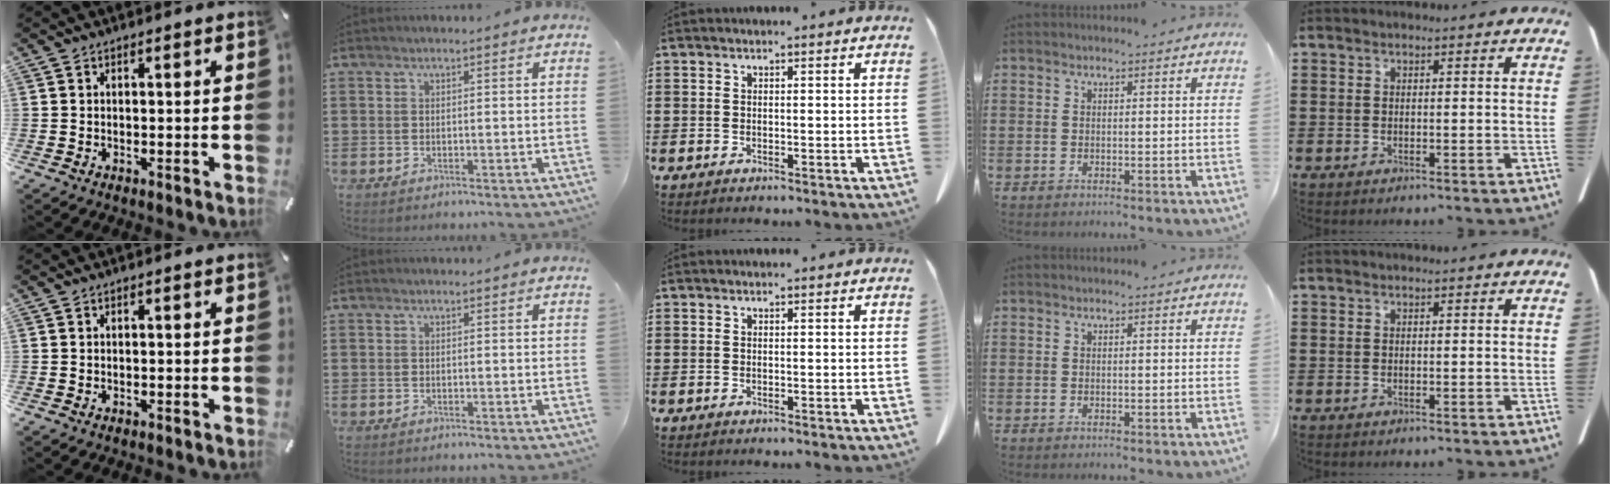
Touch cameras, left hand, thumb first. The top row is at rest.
{}